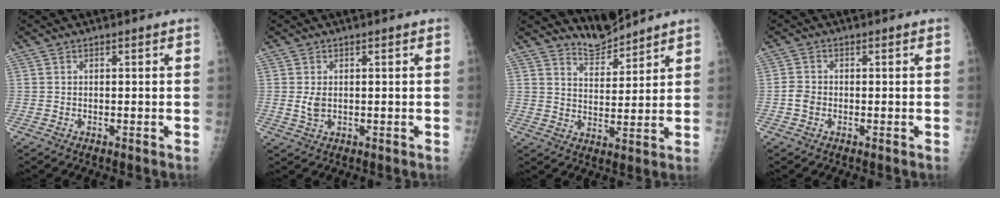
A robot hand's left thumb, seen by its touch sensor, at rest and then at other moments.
{"total": 2.3, "force": [0.1, 1.5, 1.7], "torque": [-0.034, -0.006, 0.006]}
{"total": 5.6, "force": [5.5, 1.0, 0.1], "torque": [0.010, -0.044, 0.107]}
{"total": 2.1, "force": [-0.7, 1.7, 0.9], "torque": [-0.011, 0.005, -0.014]}